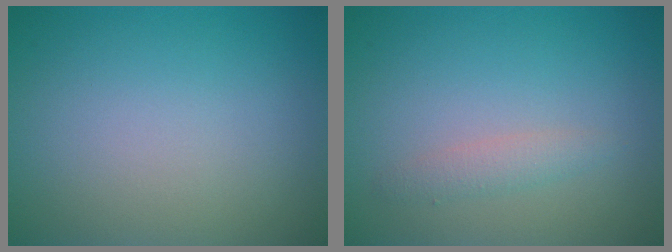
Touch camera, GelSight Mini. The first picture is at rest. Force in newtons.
{"total": 1.4, "press": 1.4, "slide": 0.1}